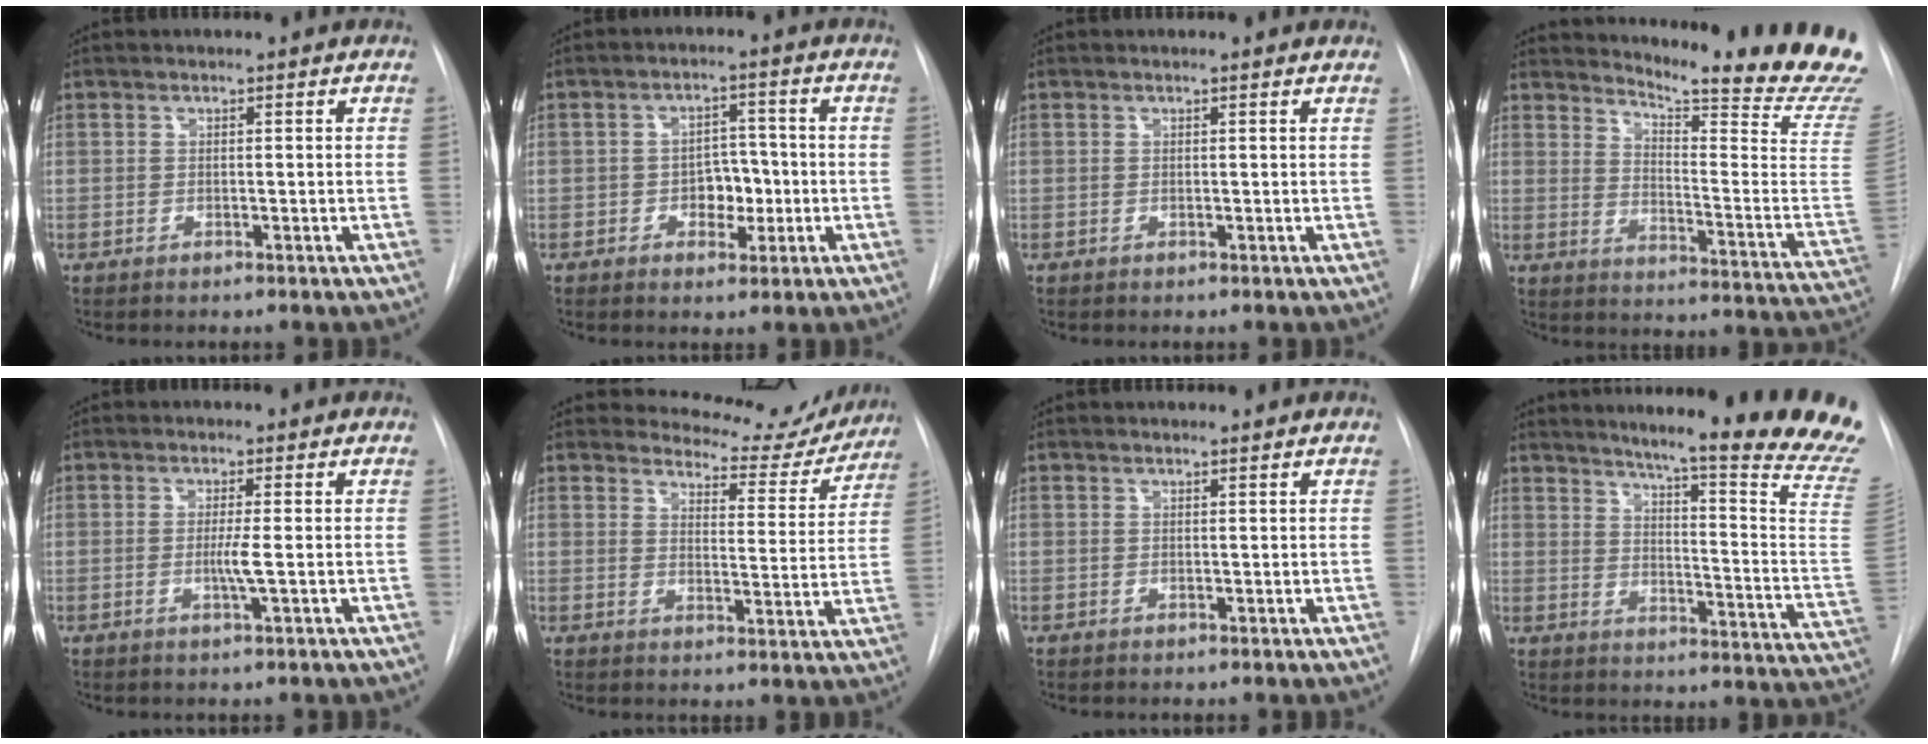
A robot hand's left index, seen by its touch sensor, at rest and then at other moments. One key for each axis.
{"total": 4.9, "fx": -1.7, "fy": 3.2, "fz": 3.3, "tx": -0.041, "ty": 0.005, "tz": -0.023}
{"total": 0.6, "fx": 0.5, "fy": 0.0, "fz": 0.2, "tx": -0.011, "ty": -0.001, "tz": 0.001}
{"total": 23.5, "fx": 21.6, "fy": -1.0, "fz": 9.2, "tx": -0.139, "ty": -0.159, "tz": 0.257}
{"total": 2.4, "fx": -0.8, "fy": -0.6, "fz": 2.2, "tx": -0.044, "ty": -0.010, "tz": -0.016}
{"total": 11.5, "fx": 11.0, "fy": 3.2, "fz": 0.7, "tx": 0.008, "ty": -0.040, "tz": 0.115}
{"total": 1.4, "fx": 1.4, "fy": 0.1, "fz": 0.3, "tx": -0.007, "ty": 0.005, "tz": 0.017}
{"total": 22.4, "fx": 19.0, "fy": -1.5, "fz": 11.7, "tx": -0.143, "ty": -0.137, "tz": 0.223}